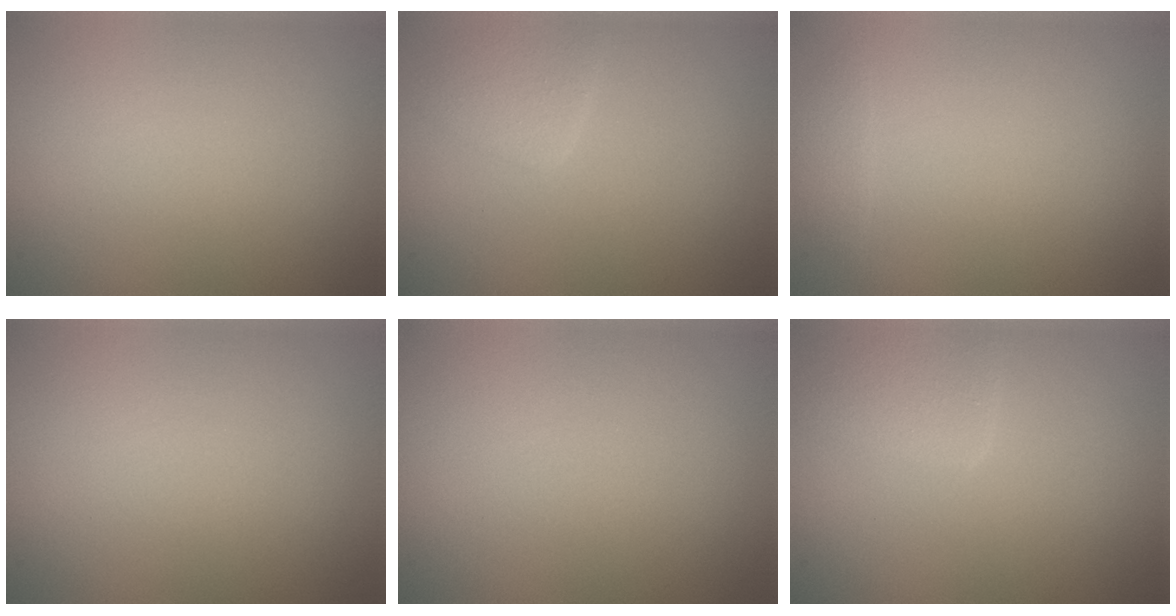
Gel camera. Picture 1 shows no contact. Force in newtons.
{"total": 1.9, "press": 1.9, "slide": 0.0}
{"total": 0.7, "press": 0.7, "slide": 0.0}
{"total": 0.0}
{"total": 0.0}
{"total": 2.4, "press": 2.4, "slide": 0.1}